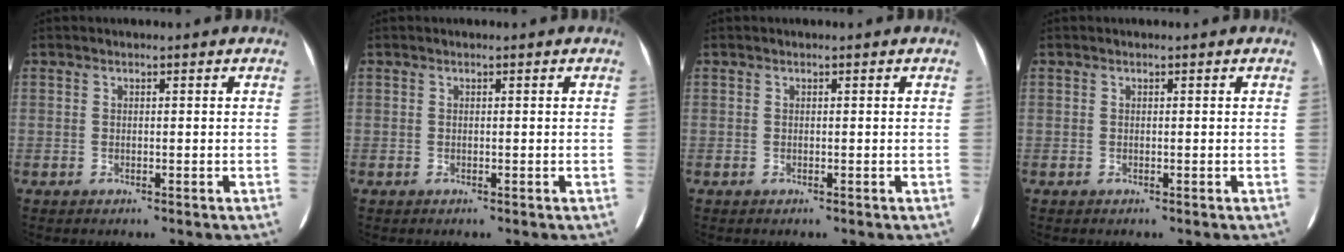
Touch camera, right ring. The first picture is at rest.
{"total": 0.0}
{"total": 0.0}
{"total": 0.0}